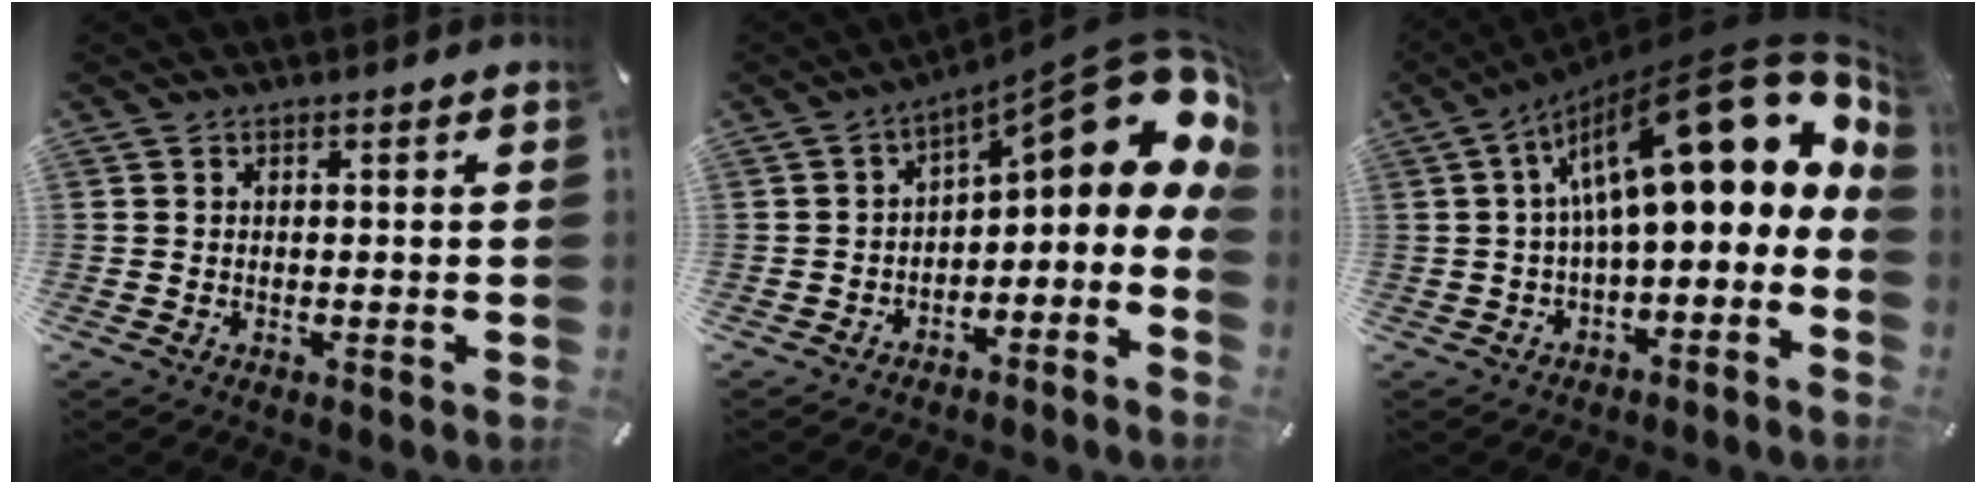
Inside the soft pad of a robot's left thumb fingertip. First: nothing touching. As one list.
[{"total": 16.3, "force": [6.9, 7.0, 13.0], "torque": [-0.157, -0.059, 0.115]}, {"total": 27.0, "force": [8.4, 10.3, 23.5], "torque": [-0.369, -0.063, 0.140]}]